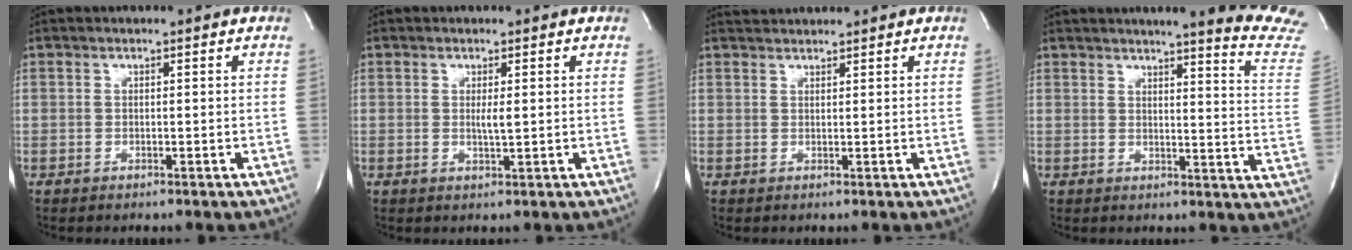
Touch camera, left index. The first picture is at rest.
{"total": 1.7, "force": [0.2, 0.1, 1.6], "torque": [-0.033, -0.002, 0.004]}
{"total": 2.3, "force": [2.3, -0.1, 0.0], "torque": [-0.004, 0.020, 0.045]}
{"total": 16.5, "force": [15.2, -1.2, 6.2], "torque": [-0.076, -0.115, 0.157]}